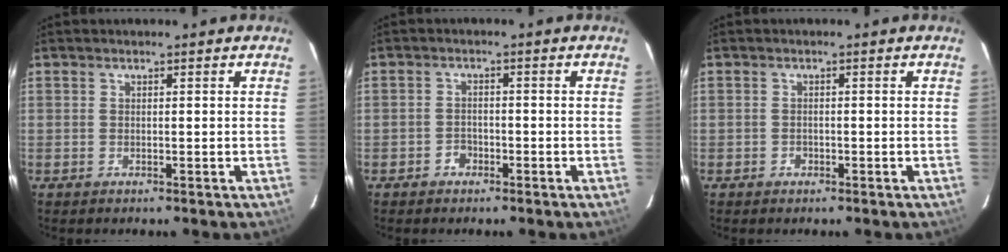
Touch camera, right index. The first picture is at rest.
{"total": 2.3, "force": [-1.4, 1.7, 0.4], "torque": [-0.009, 0.006, -0.021]}
{"total": 1.0, "force": [-0.5, 0.9, 0.2], "torque": [-0.001, 0.001, -0.006]}